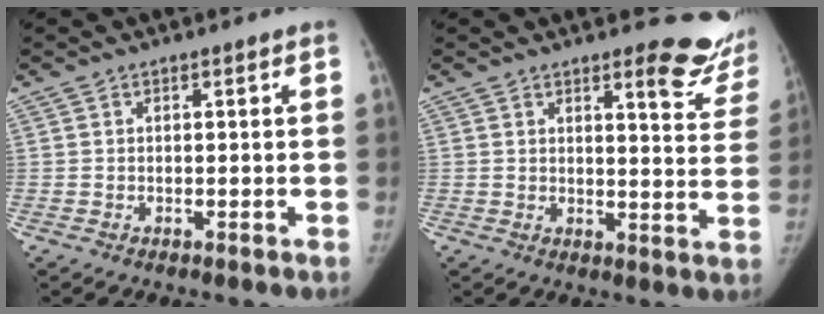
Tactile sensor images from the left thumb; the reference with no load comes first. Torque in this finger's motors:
{"motor_torque": [-0.09, -0.05, 0.16, 0.11, -0.01]}